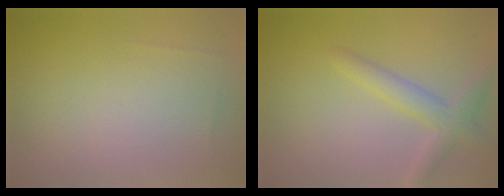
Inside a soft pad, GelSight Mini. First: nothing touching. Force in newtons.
{"total": 2.9, "press": 2.9, "slide": 0.1}